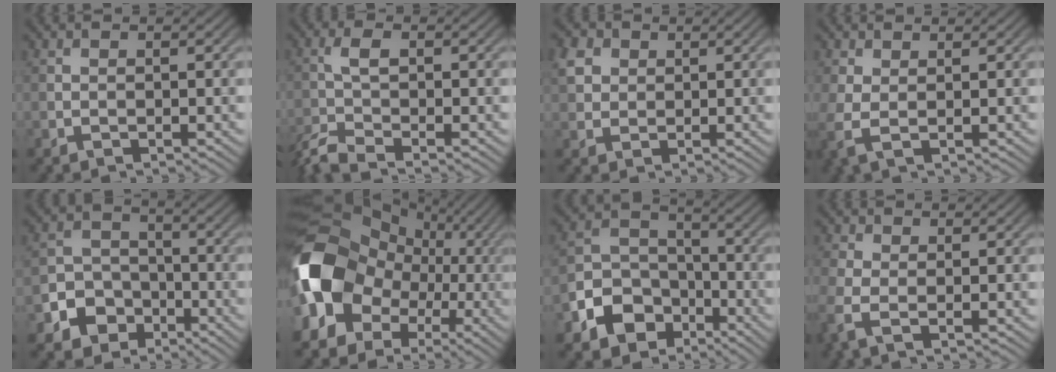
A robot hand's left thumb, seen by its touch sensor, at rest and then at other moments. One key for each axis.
{"total": 4.5, "fx": -3.1, "fy": 0.9, "fz": 3.2, "tx": -0.069, "ty": -0.013, "tz": -0.074}
{"total": 3.8, "fx": 1.4, "fy": 3.1, "fz": 1.7, "tx": -0.056, "ty": 0.007, "tz": 0.029}
{"total": 2.6, "fx": 0.5, "fy": 1.0, "fz": 2.3, "tx": -0.071, "ty": -0.003, "tz": 0.006}
{"total": 6.2, "fx": -3.2, "fy": 4.8, "fz": 2.2, "tx": -0.043, "ty": -0.005, "tz": -0.074}
{"total": 17.8, "fx": -1.6, "fy": 14.6, "fz": 10.2, "tx": -0.241, "ty": -0.015, "tz": -0.030}
{"total": 9.3, "fx": -5.1, "fy": 6.7, "fz": 4.1, "tx": -0.094, "ty": -0.013, "tz": -0.108}
{"total": 3.0, "fx": -0.7, "fy": 1.3, "fz": 2.7, "tx": -0.083, "ty": -0.003, "tz": -0.023}